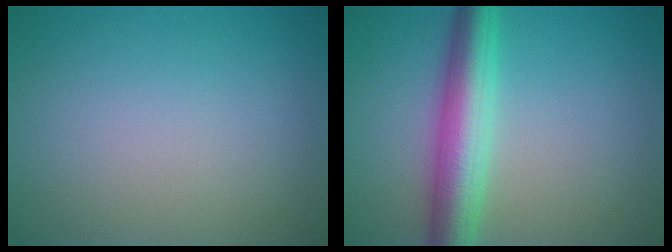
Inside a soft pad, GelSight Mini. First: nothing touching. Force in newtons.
{"total": 6.3, "press": 6.3, "slide": 0.1}